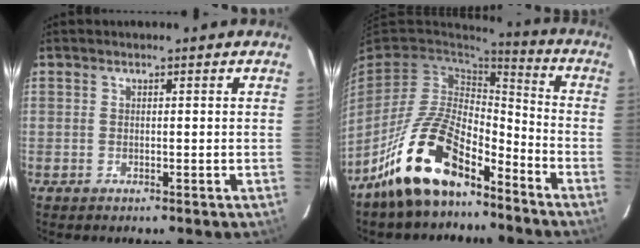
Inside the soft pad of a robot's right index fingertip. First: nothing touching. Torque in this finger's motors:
{"motor_torque": [1.11, -1.03, 1.06, 0.21]}